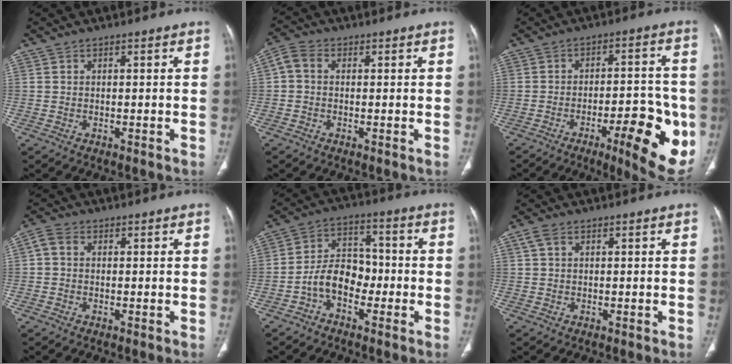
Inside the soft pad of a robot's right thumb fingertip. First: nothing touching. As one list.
[{"total": 3.6, "force": [0.3, 2.6, 2.5], "torque": [-0.051, 0.009, -0.005]}, {"total": 16.2, "force": [-5.4, 4.8, 14.5], "torque": [-0.169, 0.015, -0.067]}, {"total": 2.7, "force": [0.4, 2.1, 1.8], "torque": [-0.036, 0.007, 0.000]}, {"total": 8.4, "force": [-3.1, 5.6, 5.4], "torque": [-0.073, 0.039, -0.068]}, {"total": 2.0, "force": [0.9, 1.2, 1.4], "torque": [-0.036, 0.013, 0.021]}]